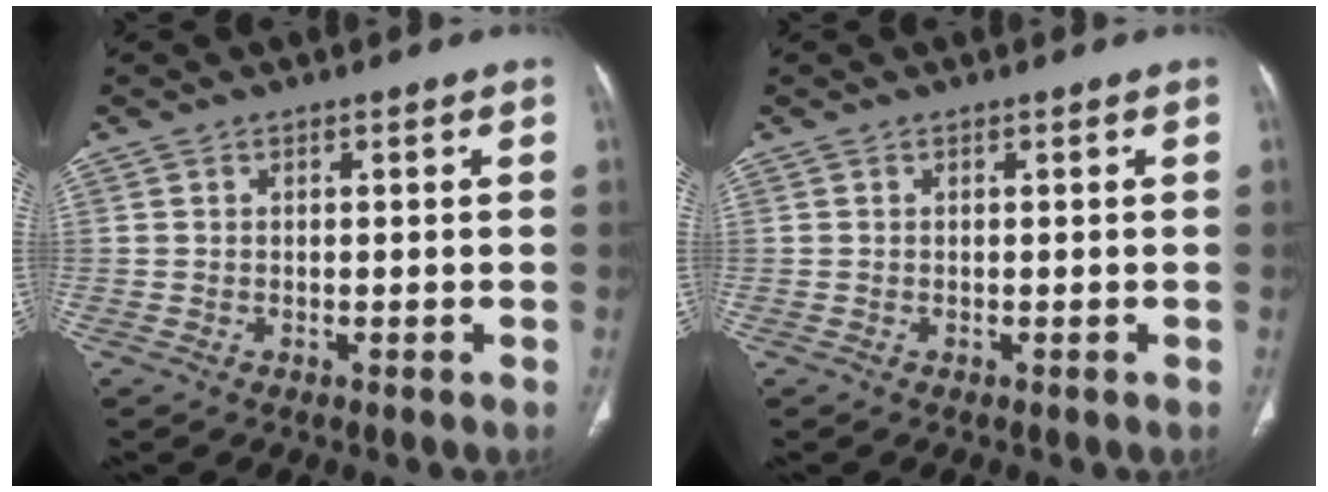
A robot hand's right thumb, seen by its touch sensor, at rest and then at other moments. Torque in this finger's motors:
{"motor_torque": [0.09, 0.03, 0.00, 0.00, 0.03]}